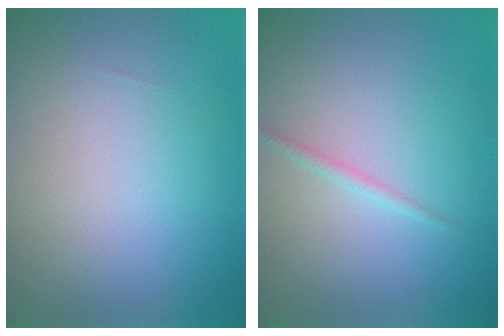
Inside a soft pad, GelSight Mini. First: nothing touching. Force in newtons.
{"total": 0.8, "press": 0.8, "slide": 0.1}